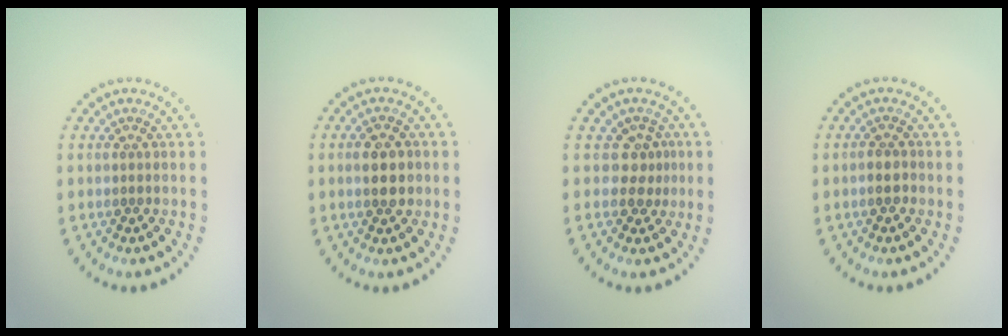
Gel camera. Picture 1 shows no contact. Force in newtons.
{"total": 2.6, "press": 2.6, "slide": 0.2}
{"total": 2.1, "press": 1.4, "slide": 1.6}
{"total": 1.2, "press": 1.1, "slide": 0.4}